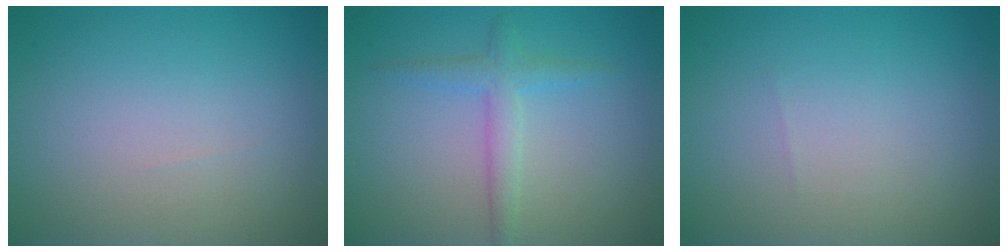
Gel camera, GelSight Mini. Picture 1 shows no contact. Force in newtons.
{"total": 2.3, "press": 2.3, "slide": 0.1}
{"total": 0.0}